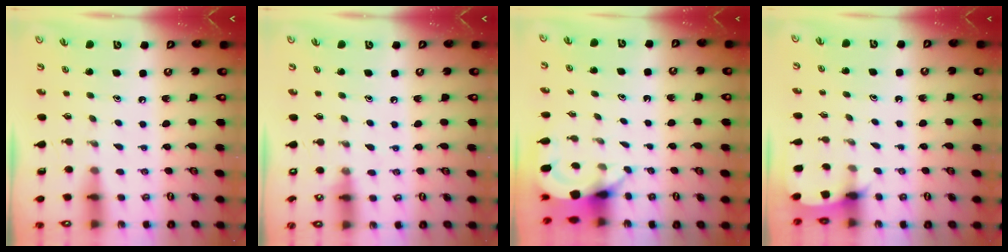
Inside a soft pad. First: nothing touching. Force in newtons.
{"total": 4.0, "press": 3.9, "slide": 0.5}
{"total": 3.8, "press": 3.8, "slide": 0.3}
{"total": 4.4, "press": 4.4, "slide": 0.3}